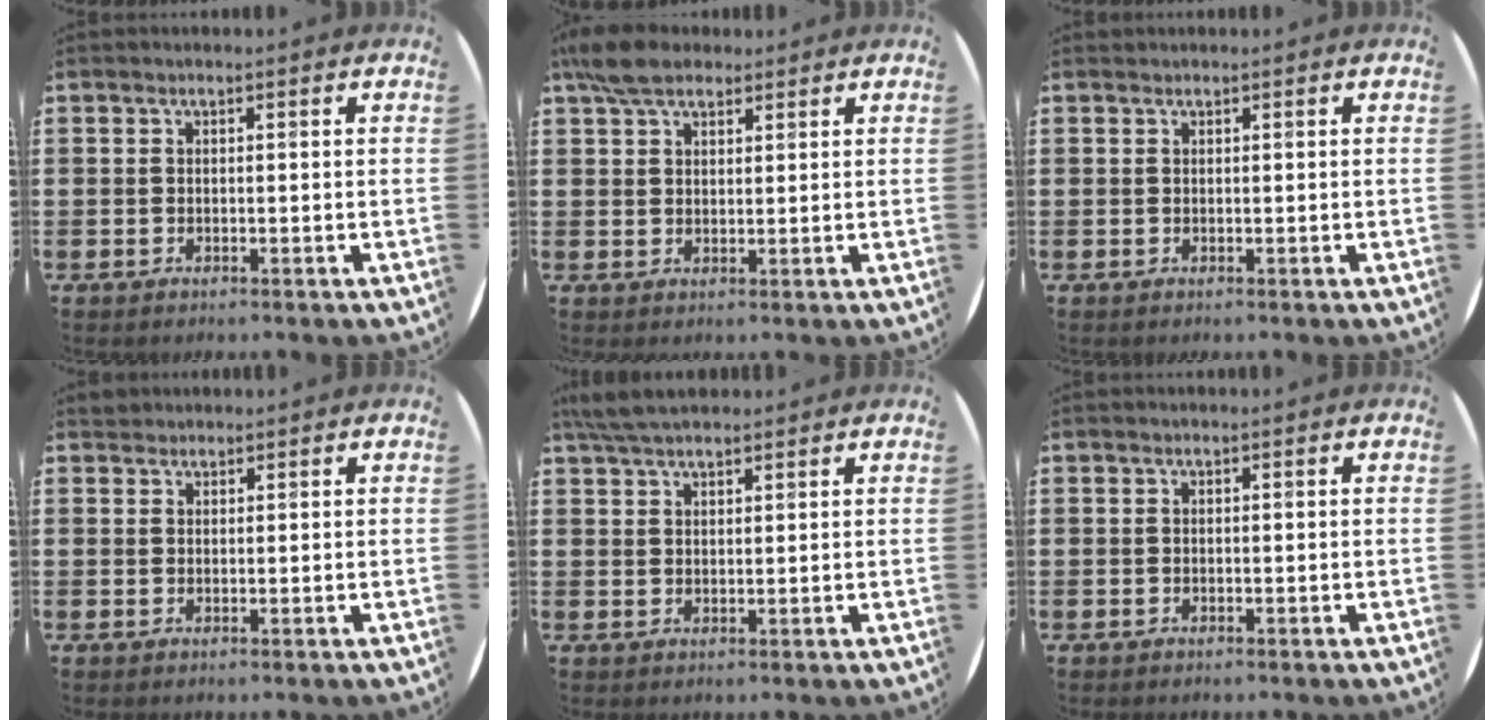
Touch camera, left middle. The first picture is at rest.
{"total": 5.4, "force": [4.3, 2.3, 2.4], "torque": [-0.049, 0.001, 0.080]}
{"total": 0.0}
{"total": 1.0, "force": [1.0, 0.3, -0.1], "torque": [0.000, 0.002, 0.020]}
{"total": 4.5, "force": [3.9, 1.1, 2.0], "torque": [-0.047, 0.001, 0.073]}
{"total": 0.0}